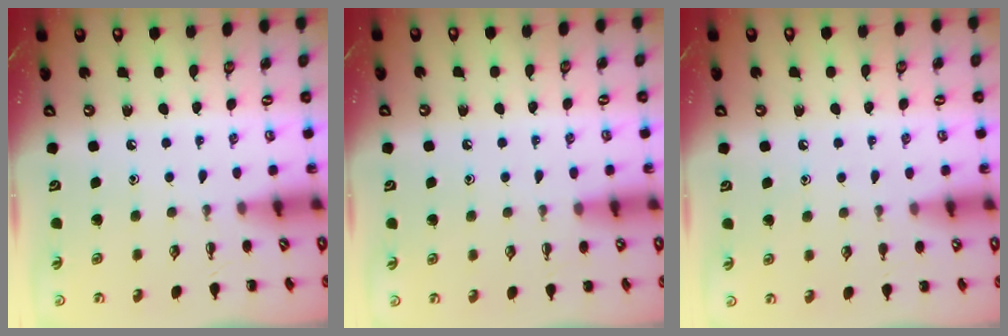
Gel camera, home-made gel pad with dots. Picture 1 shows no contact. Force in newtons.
{"total": 4.5, "press": 4.2, "slide": 1.8}
{"total": 4.9, "press": 4.7, "slide": 1.5}